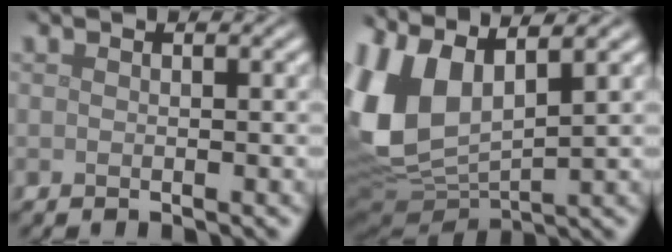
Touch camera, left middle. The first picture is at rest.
{"total": 10.7, "force": [3.0, 6.0, 8.4], "torque": [-0.225, 0.003, 0.056]}